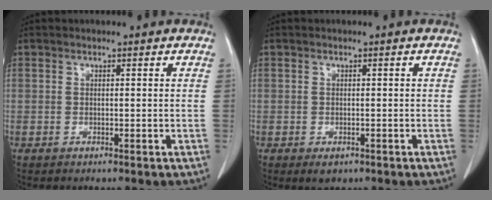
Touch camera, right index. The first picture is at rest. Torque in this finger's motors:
{"motor_torque": [-0.08, -0.05, -0.08, -0.04]}